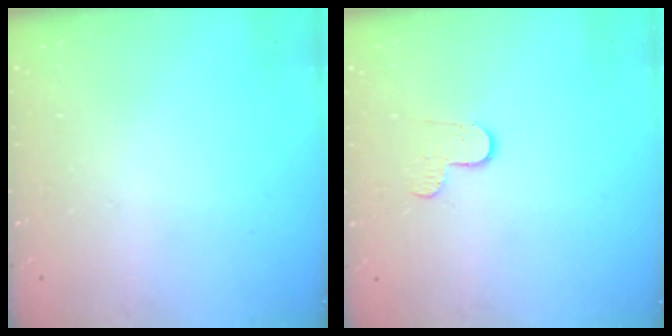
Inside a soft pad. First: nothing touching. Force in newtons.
{"total": 5.5, "press": 5.5, "slide": 0.5}